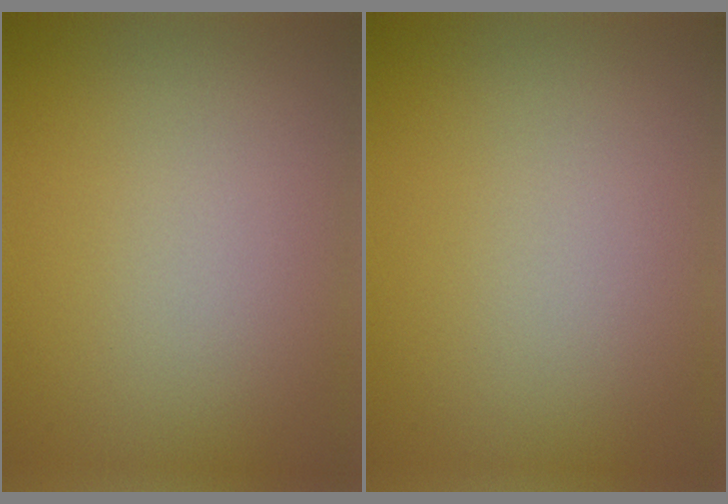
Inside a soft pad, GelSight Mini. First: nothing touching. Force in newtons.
{"total": 0.0}